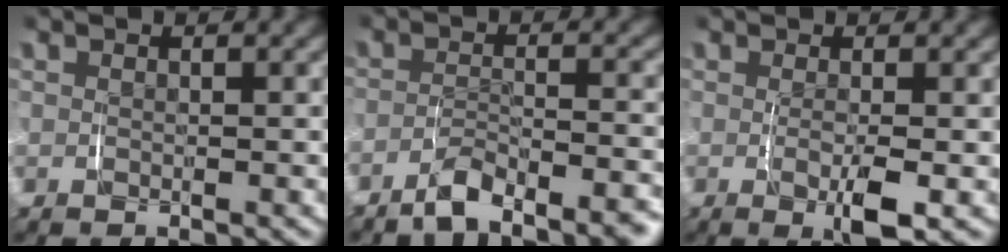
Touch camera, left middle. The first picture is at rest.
{"total": 4.1, "force": [-3.5, 0.8, 1.9], "torque": [-0.030, 0.002, -0.063]}
{"total": 2.8, "force": [-0.5, 0.4, 2.7], "torque": [-0.044, -0.010, -0.006]}